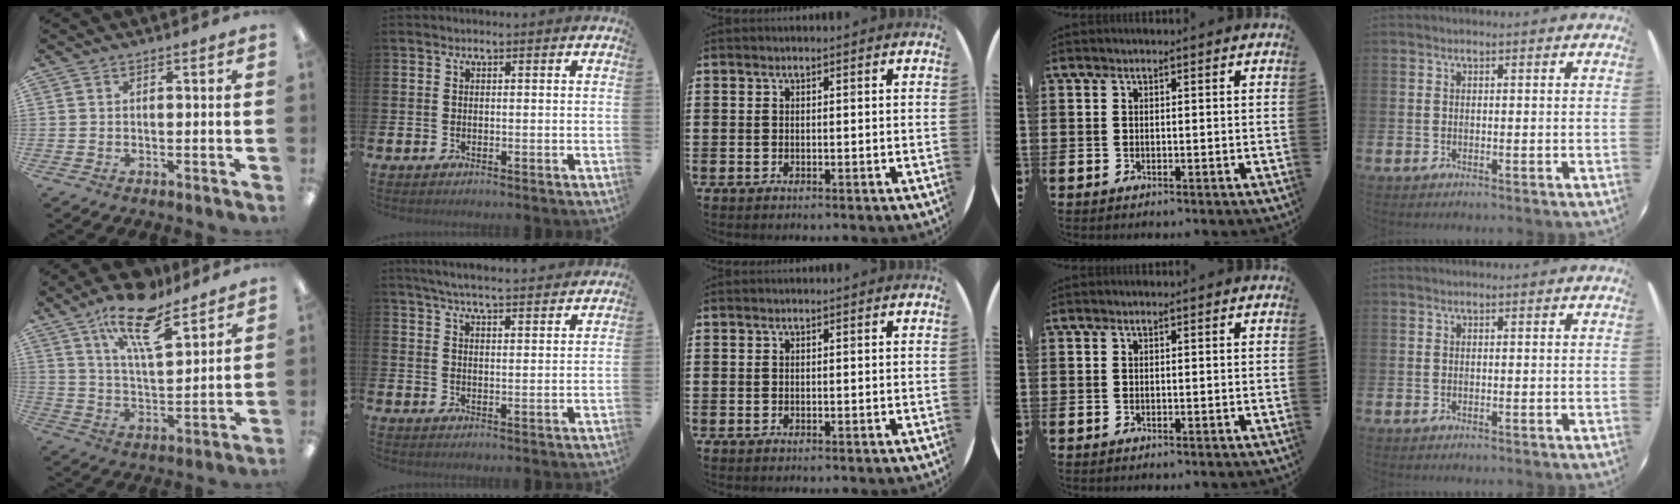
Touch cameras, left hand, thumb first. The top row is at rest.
{"thumb": {"total": 16.9, "force": [11.5, 6.0, 10.9], "torque": [-0.184, -0.054, 0.194]}, "index": {"total": 5.5, "force": [5.3, 0.0, 1.2], "torque": [-0.033, -0.030, 0.094]}}